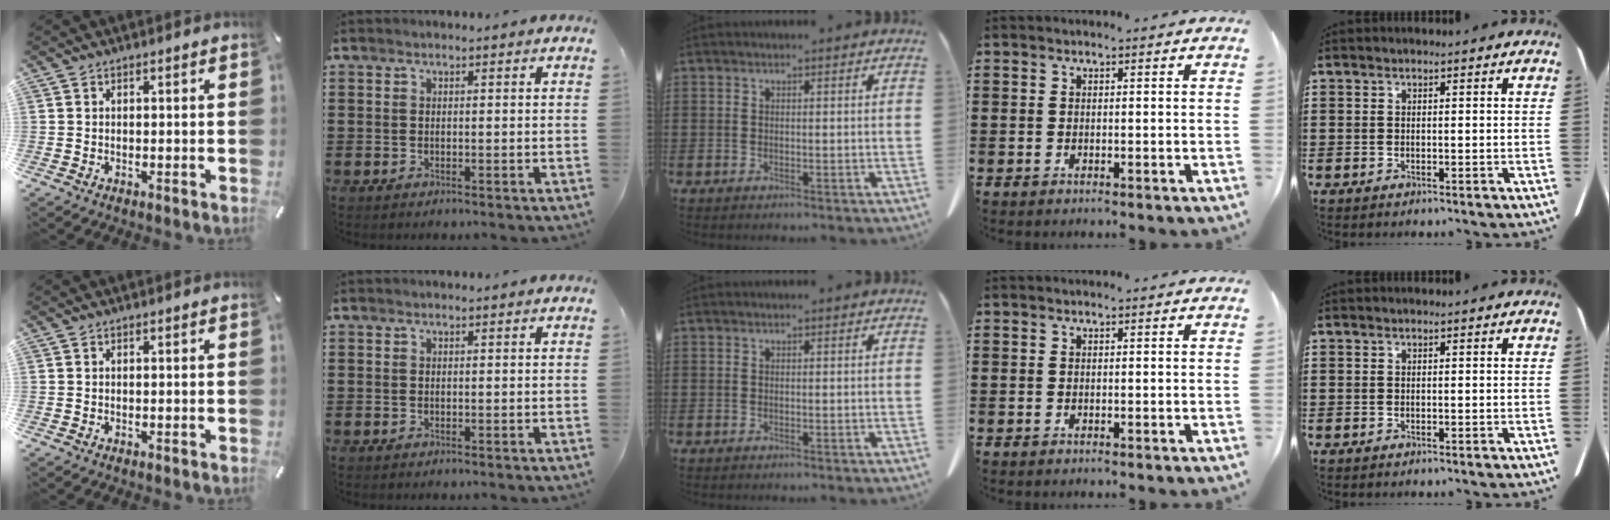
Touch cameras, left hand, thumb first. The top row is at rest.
{}